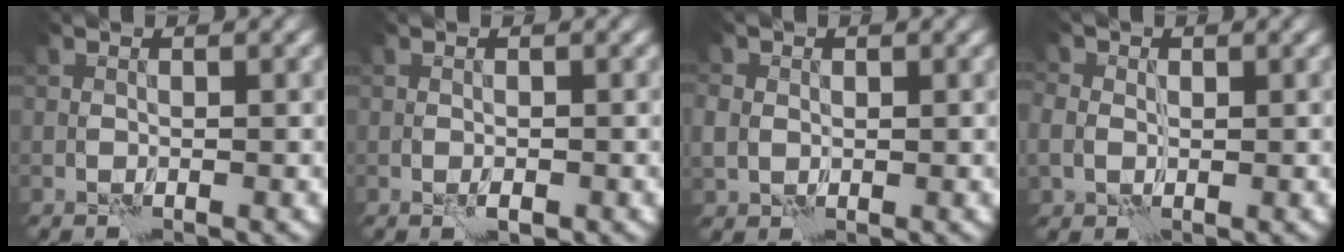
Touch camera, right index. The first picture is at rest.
{"total": 0.8, "force": [-0.3, 0.4, 0.7], "torque": [-0.012, -0.003, -0.005]}
{"total": 2.7, "force": [0.5, 2.3, 1.3], "torque": [-0.026, 0.005, 0.005]}
{"total": 3.7, "force": [0.5, 3.2, 1.8], "torque": [-0.034, 0.007, -0.013]}